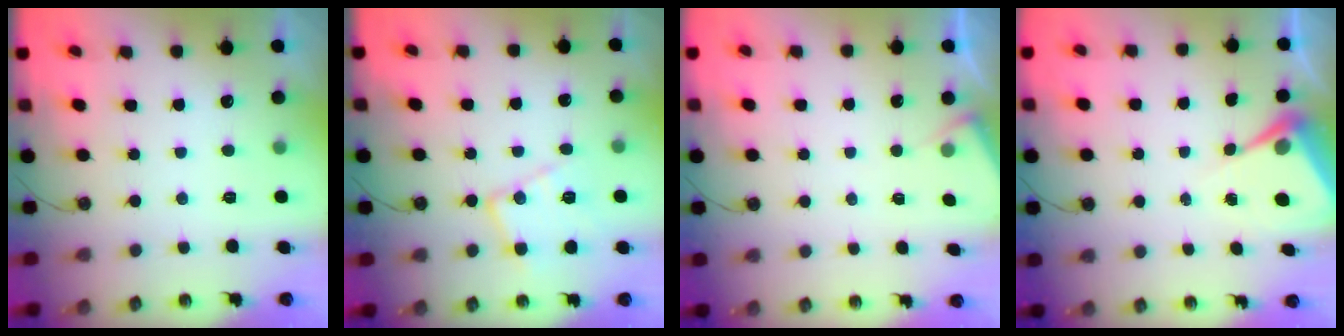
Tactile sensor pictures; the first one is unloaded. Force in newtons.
{"total": 12.3, "press": 12.3, "slide": 0.9}
{"total": 4.1, "press": 4.1, "slide": 0.2}
{"total": 6.7, "press": 6.7, "slide": 0.5}